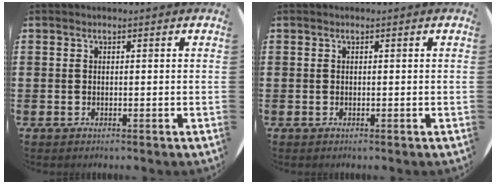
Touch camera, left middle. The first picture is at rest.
{"total": 0.0}